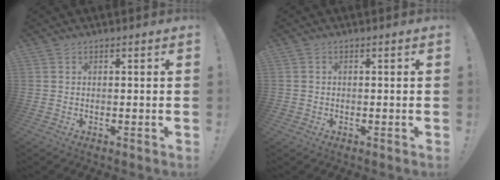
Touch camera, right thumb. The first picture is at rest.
{"total": 1.0, "force": [-0.3, 1.0, 0.2], "torque": [-0.003, 0.003, -0.006]}